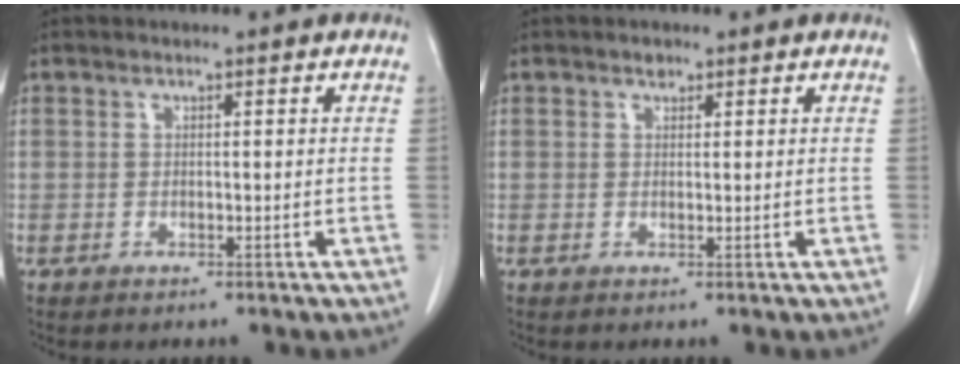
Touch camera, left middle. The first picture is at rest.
{"total": 0.9, "force": [0.7, 0.5, 0.3], "torque": [-0.005, -0.004, 0.009]}